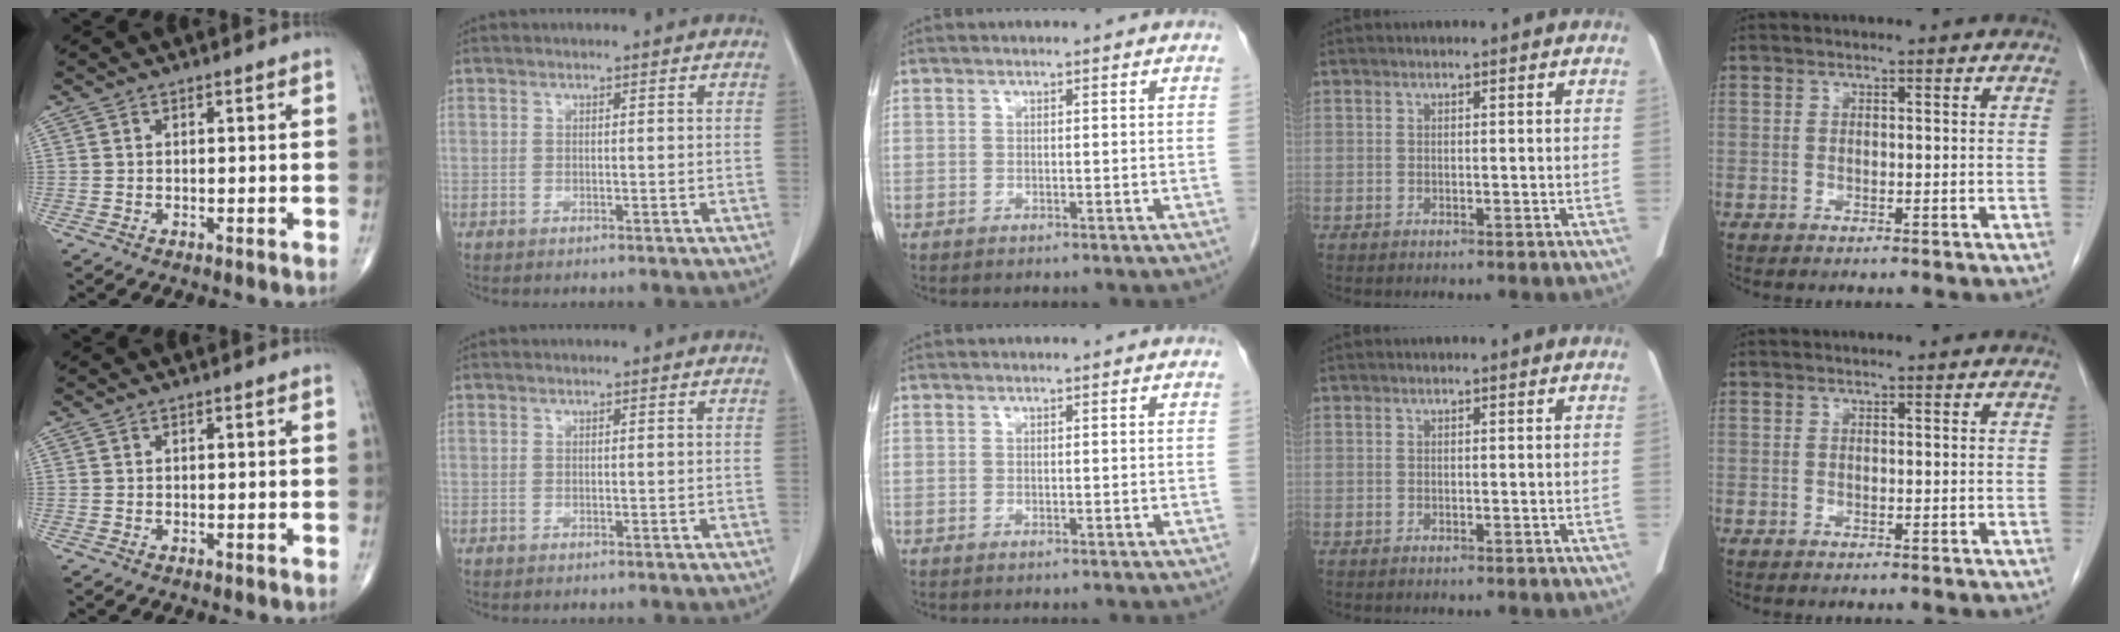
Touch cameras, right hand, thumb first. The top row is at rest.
{}